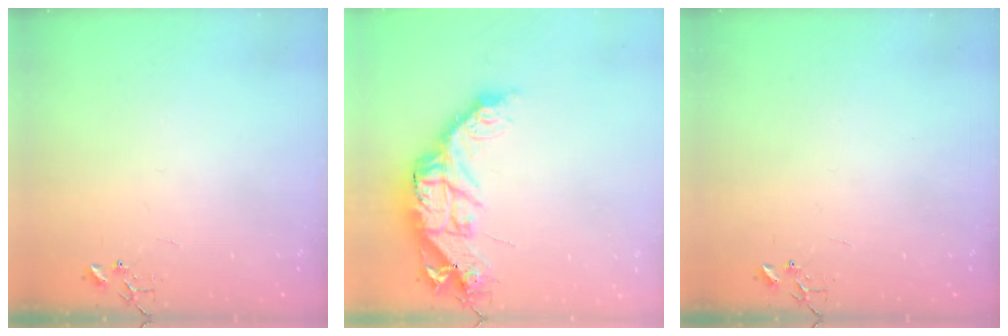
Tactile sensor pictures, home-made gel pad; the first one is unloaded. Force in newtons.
{"total": 16.2, "press": 16.2, "slide": 1.5}
{"total": 0.0}